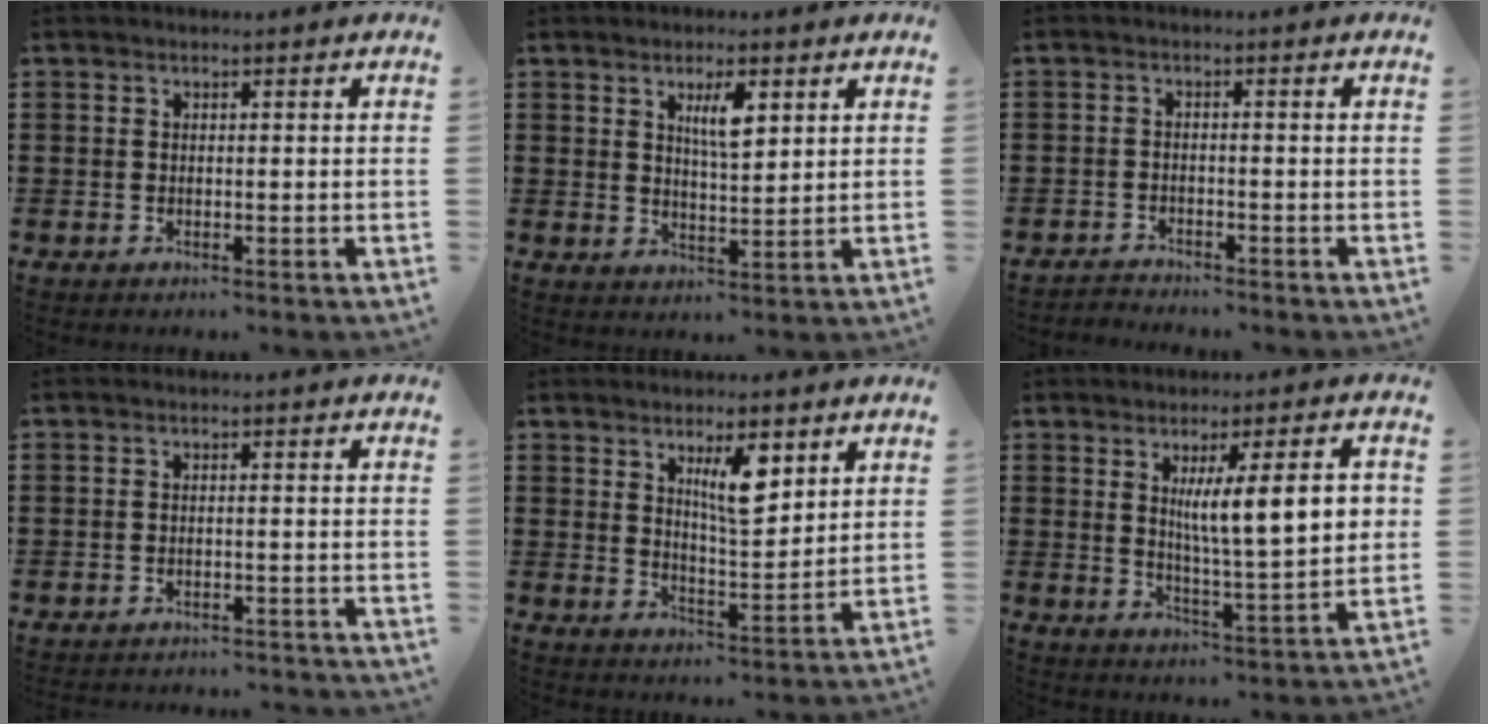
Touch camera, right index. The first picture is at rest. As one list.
[{"total": 4.6, "force": [2.1, 1.3, 3.8], "torque": [-0.065, 0.000, 0.031]}, {"total": 1.8, "force": [-1.8, 0.1, -0.1], "torque": [-0.004, 0.002, -0.040]}, {"total": 1.8, "force": [-1.8, -0.1, 0.2], "torque": [-0.006, 0.002, -0.039]}, {"total": 6.9, "force": [3.5, 2.2, 5.5], "torque": [-0.092, -0.004, 0.055]}, {"total": 10.0, "force": [2.7, 1.7, 9.5], "torque": [-0.164, 0.000, 0.039]}]